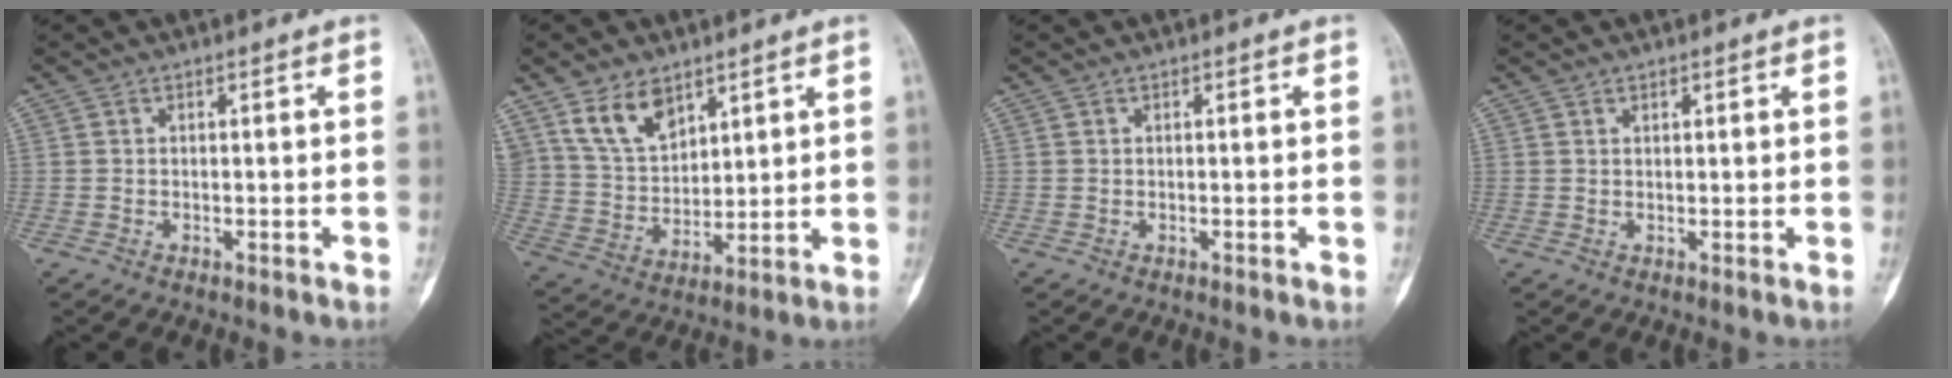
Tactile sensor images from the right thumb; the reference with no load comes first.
{"total": 10.4, "force": [6.4, 6.3, 5.2], "torque": [-0.071, -0.031, 0.136]}
{"total": 0.0}
{"total": 0.7, "force": [0.5, 0.5, 0.2], "torque": [0.007, -0.001, 0.005]}